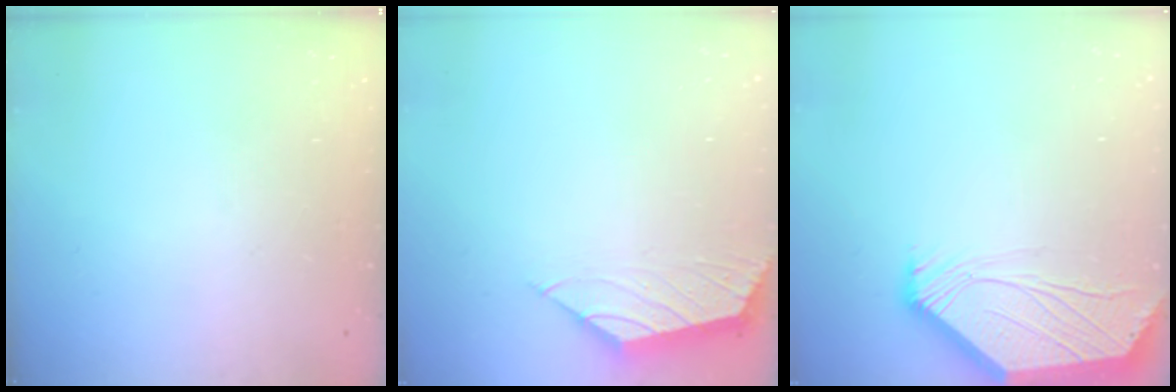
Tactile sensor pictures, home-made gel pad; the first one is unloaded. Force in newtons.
{"total": 1.4, "press": 1.3, "slide": 0.5}
{"total": 2.6, "press": 2.6, "slide": 0.5}